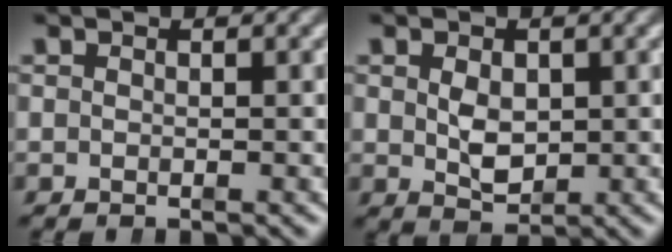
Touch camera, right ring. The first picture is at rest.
{"total": 2.8, "force": [-0.2, 1.7, 2.3], "torque": [-0.040, -0.021, 0.011]}